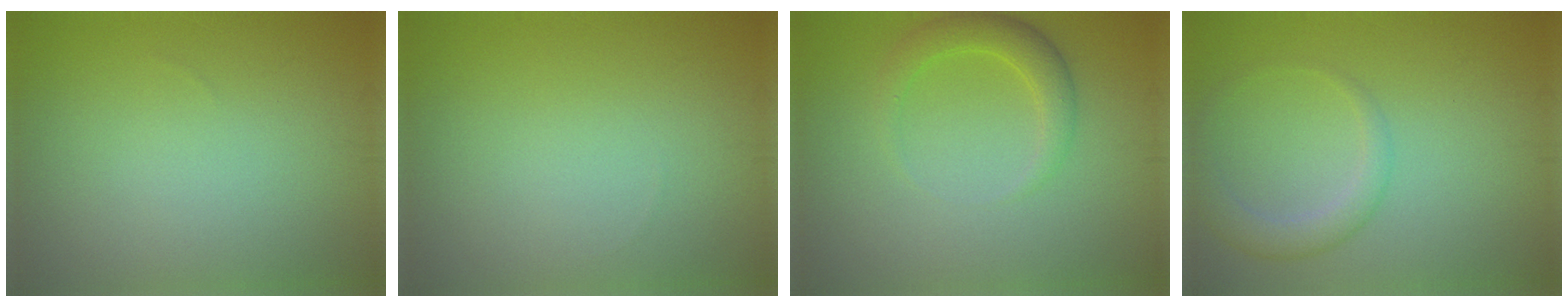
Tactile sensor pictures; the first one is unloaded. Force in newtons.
{"total": 0.0}
{"total": 2.6, "press": 2.6, "slide": 0.2}
{"total": 2.5, "press": 2.5, "slide": 0.1}